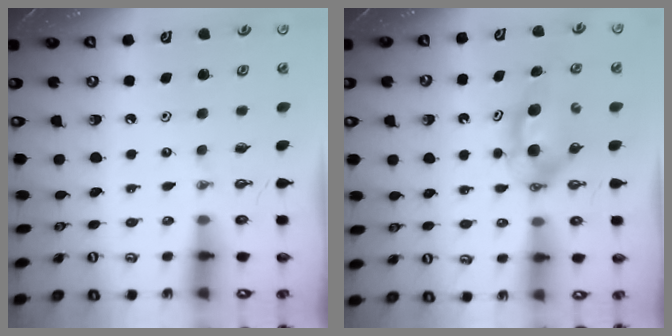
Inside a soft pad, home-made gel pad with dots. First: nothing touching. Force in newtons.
{"total": 6.4, "press": 6.1, "slide": 2.1}